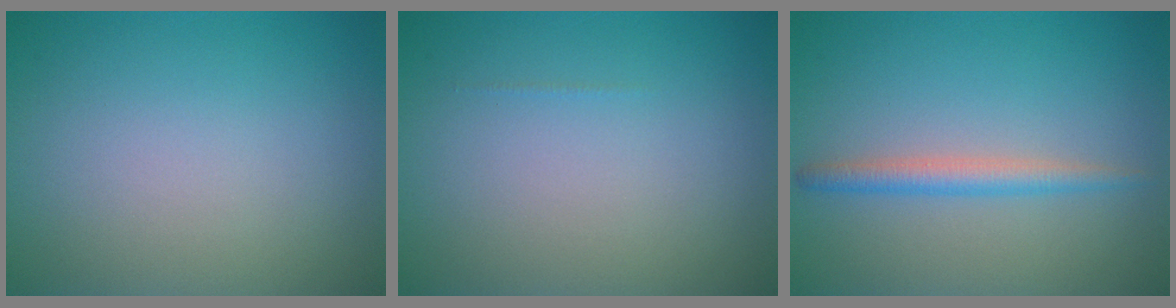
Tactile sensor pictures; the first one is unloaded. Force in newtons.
{"total": 0.0}
{"total": 2.2, "press": 2.2, "slide": 0.1}